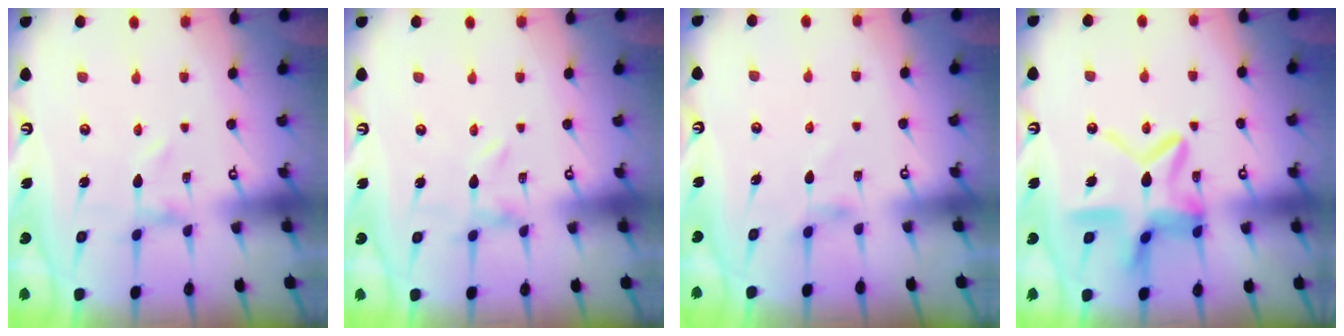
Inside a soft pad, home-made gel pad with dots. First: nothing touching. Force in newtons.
{"total": 0.0}
{"total": 2.7, "press": 2.7, "slide": 0.4}
{"total": 15.2, "press": 15.1, "slide": 1.5}